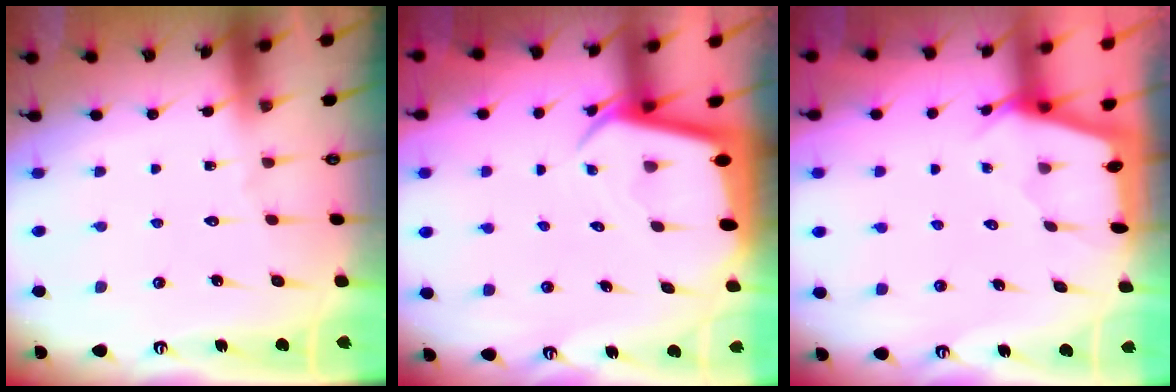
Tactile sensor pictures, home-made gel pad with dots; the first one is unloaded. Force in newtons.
{"total": 4.1, "press": 4.0, "slide": 0.5}
{"total": 2.3, "press": 2.3, "slide": 0.3}